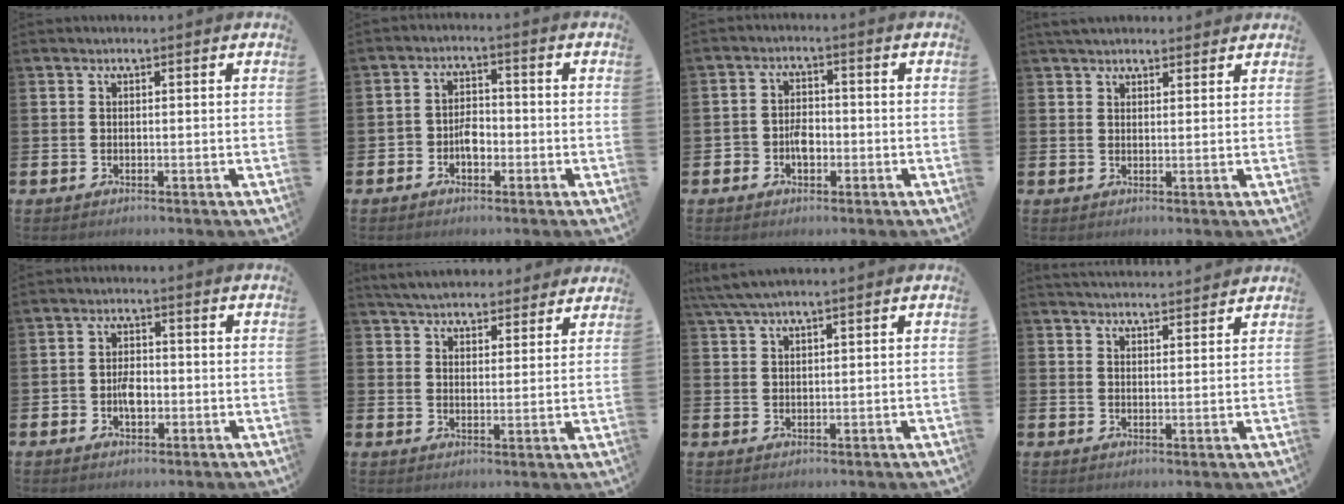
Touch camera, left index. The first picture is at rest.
{"total": 2.9, "force": [-1.2, 2.2, 1.5], "torque": [-0.023, 0.005, -0.029]}
{"total": 2.9, "force": [-0.9, 2.1, 1.8], "torque": [-0.019, -0.002, -0.022]}
{"total": 3.0, "force": [2.8, 0.8, 0.6], "torque": [-0.006, -0.009, 0.050]}
{"total": 3.1, "force": [-0.7, 2.0, 2.3], "torque": [-0.028, -0.003, -0.018]}
{"total": 5.4, "force": [5.3, 1.3, 0.5], "torque": [-0.025, -0.028, 0.094]}
{"total": 3.4, "force": [2.8, 0.4, 1.9], "torque": [-0.046, 0.000, 0.051]}
{"total": 3.3, "force": [3.3, 0.1, 0.0], "torque": [-0.005, -0.020, 0.061]}